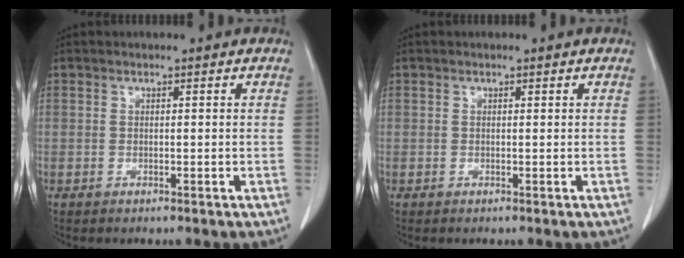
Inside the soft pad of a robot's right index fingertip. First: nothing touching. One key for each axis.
{"total": 0.0}